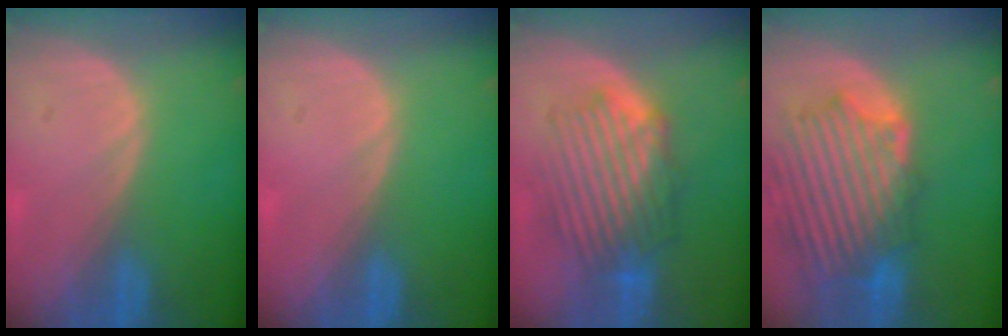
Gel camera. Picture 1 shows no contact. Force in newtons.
{"total": 0.0}
{"total": 8.6, "press": 8.4, "slide": 1.9}
{"total": 11.4, "press": 10.8, "slide": 3.5}